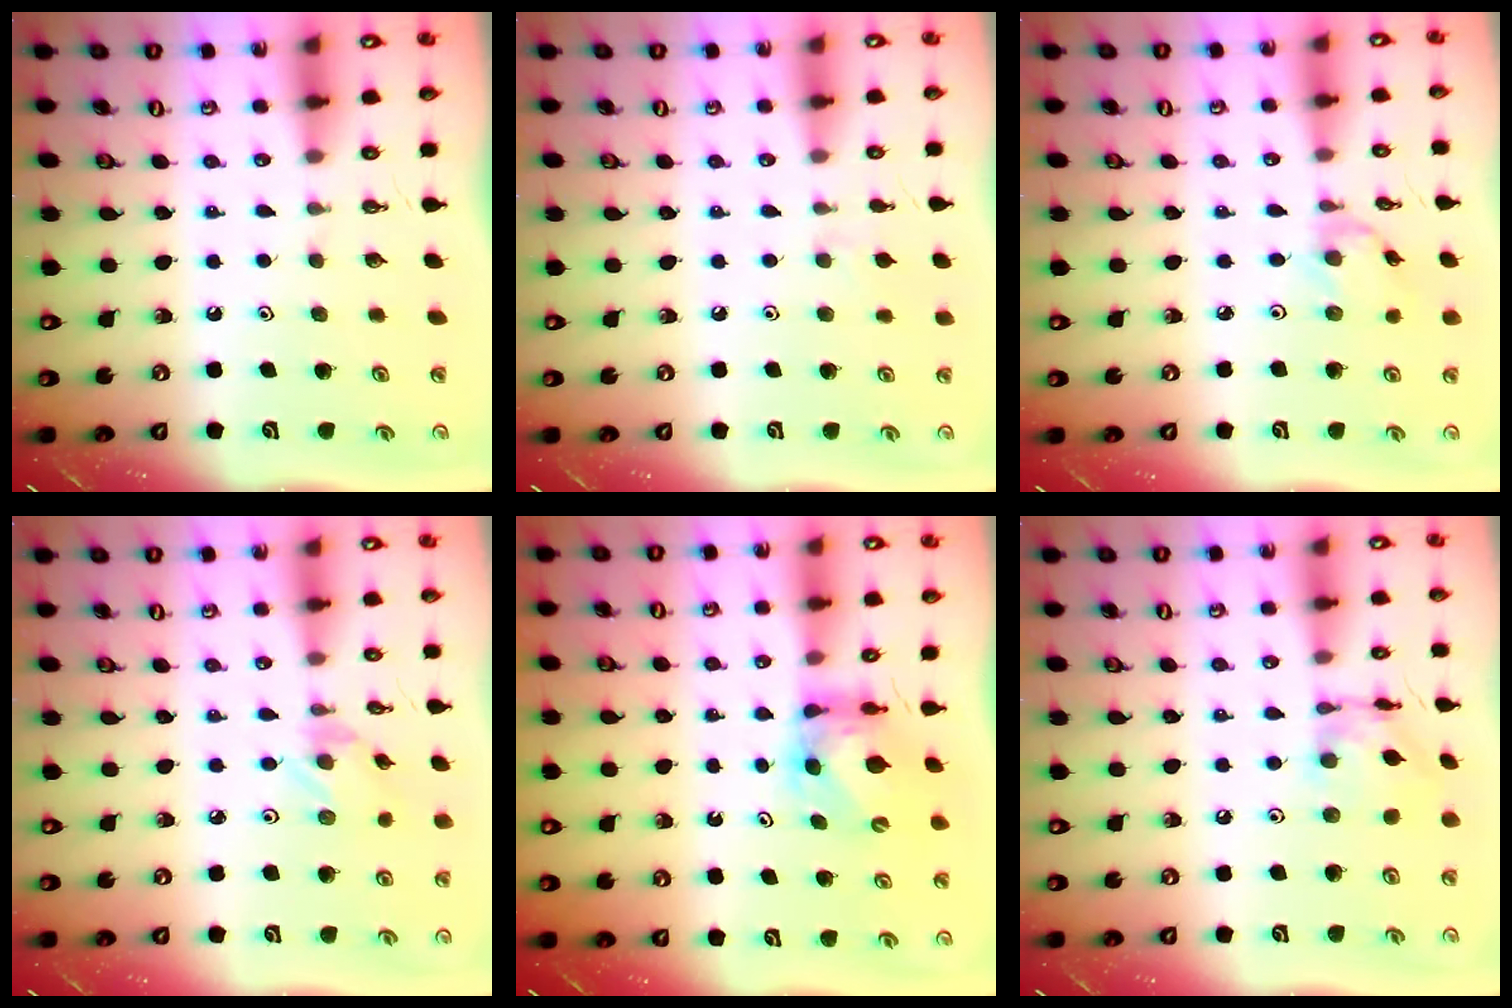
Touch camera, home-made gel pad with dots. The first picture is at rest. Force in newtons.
{"total": 5.5, "press": 5.5, "slide": 0.7}
{"total": 2.4, "press": 2.4, "slide": 0.1}
{"total": 1.3, "press": 1.3, "slide": 0.1}
{"total": 5.5, "press": 5.5, "slide": 0.7}
{"total": 10.5, "press": 10.4, "slide": 1.0}